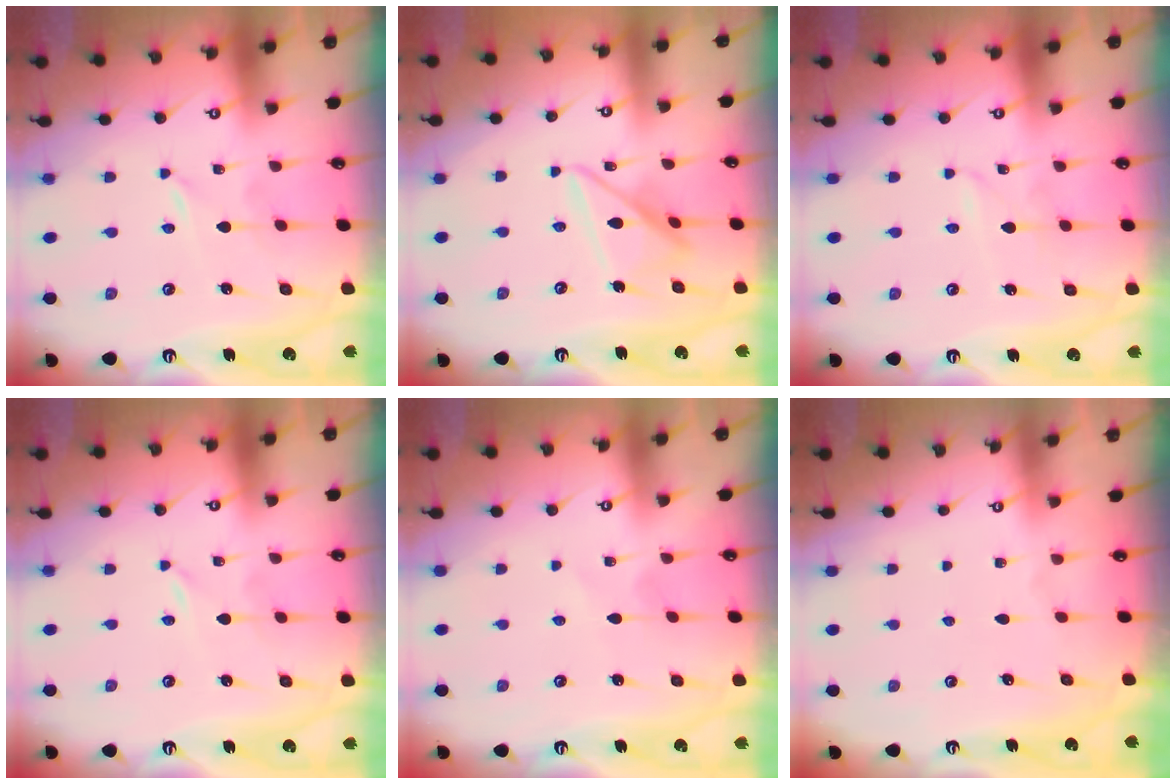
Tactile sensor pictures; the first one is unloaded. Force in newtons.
{"total": 11.8, "press": 11.7, "slide": 1.2}
{"total": 1.7, "press": 1.7, "slide": 0.2}
{"total": 0.0}
{"total": 3.2, "press": 3.2, "slide": 0.5}
{"total": 0.5, "press": 0.5, "slide": 0.1}